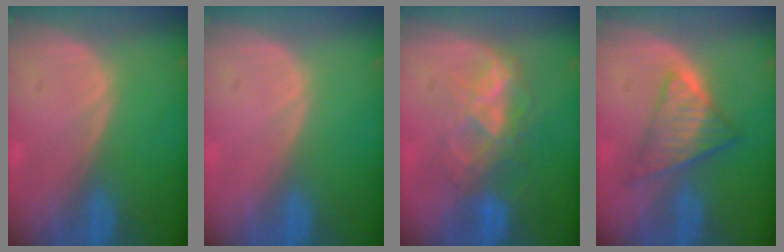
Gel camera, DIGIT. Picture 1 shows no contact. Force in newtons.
{"total": 0.0}
{"total": 6.6, "press": 6.5, "slide": 1.3}
{"total": 6.9, "press": 6.1, "slide": 3.2}